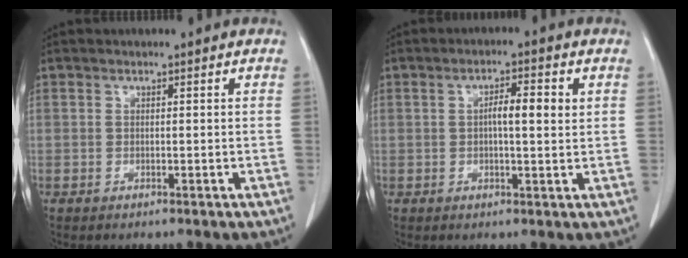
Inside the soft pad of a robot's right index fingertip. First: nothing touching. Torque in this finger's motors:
{"motor_torque": [0.33, 0.22, 0.04, 0.06]}